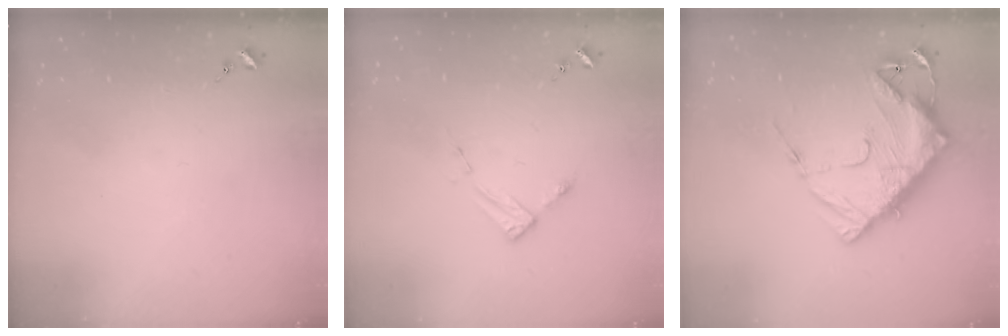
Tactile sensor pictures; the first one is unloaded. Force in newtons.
{"total": 4.4, "press": 4.3, "slide": 0.5}
{"total": 16.9, "press": 16.8, "slide": 1.8}